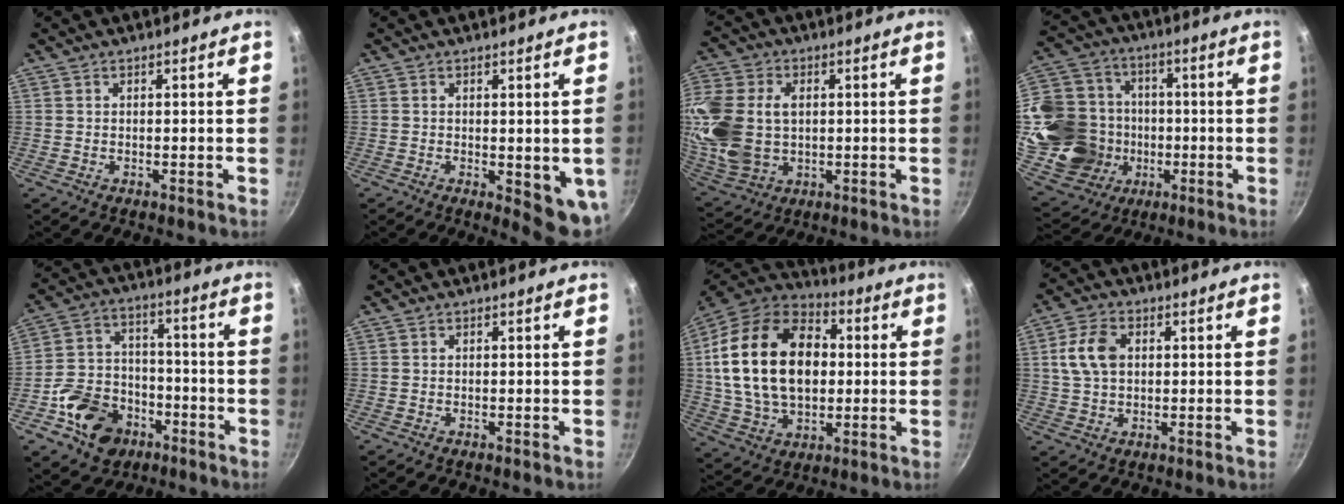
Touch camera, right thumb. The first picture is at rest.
{"total": 7.0, "force": [-0.8, 2.5, 6.5], "torque": [-0.062, -0.009, -0.003]}
{"total": 19.8, "force": [1.9, 14.4, 13.5], "torque": [-0.303, 0.004, 0.045]}
{"total": 22.2, "force": [-2.9, 19.0, 11.2], "torque": [-0.208, 0.038, -0.031]}
{"total": 14.4, "force": [-6.4, 10.9, 6.8], "torque": [-0.096, 0.054, -0.105]}
{"total": 0.0}
{"total": 25.6, "force": [2.8, 17.0, 18.9], "torque": [-0.325, 0.020, 0.048]}
{"total": 7.9, "force": [1.4, 5.5, 5.6], "torque": [-0.100, 0.010, 0.021]}